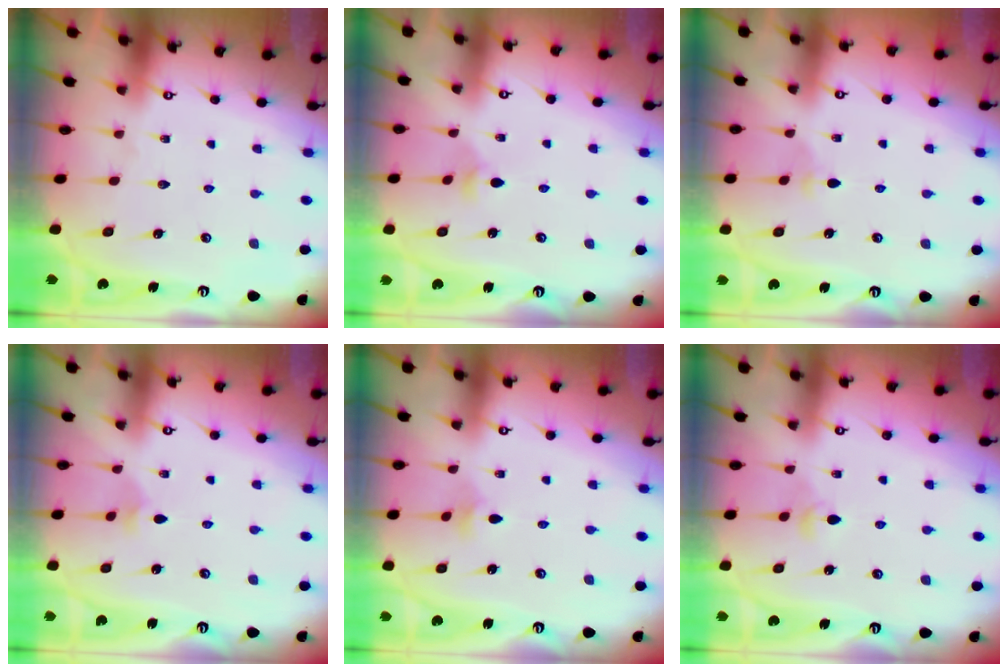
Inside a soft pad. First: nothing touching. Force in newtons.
{"total": 3.7, "press": 3.6, "slide": 0.7}
{"total": 2.7, "press": 2.6, "slide": 0.6}
{"total": 2.2, "press": 2.1, "slide": 0.6}
{"total": 2.6, "press": 2.6, "slide": 0.5}
{"total": 3.3, "press": 3.2, "slide": 0.8}